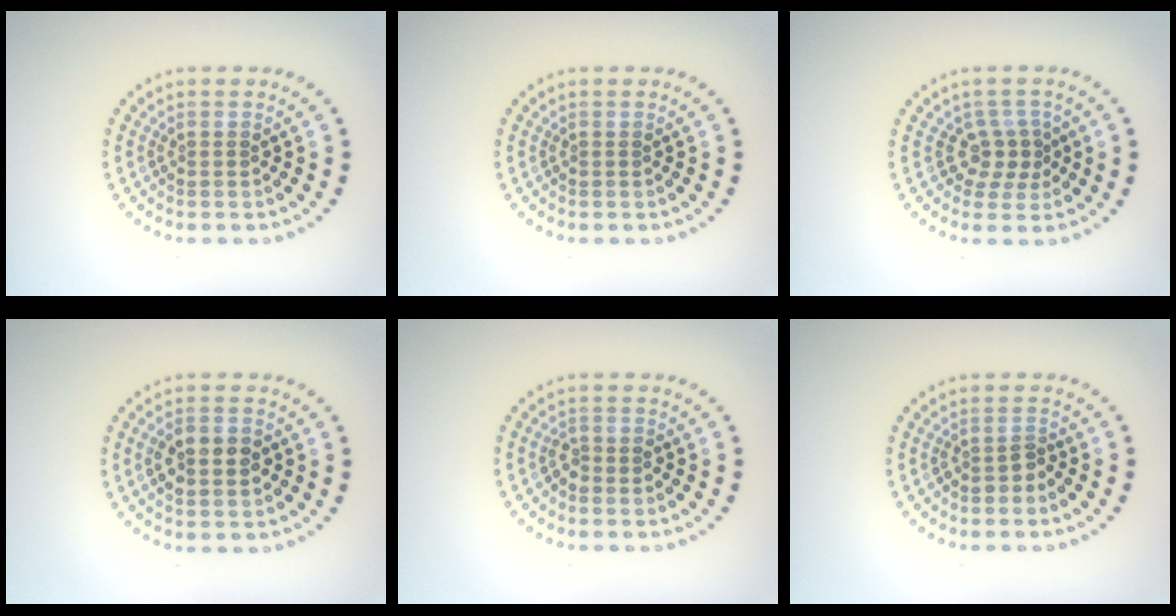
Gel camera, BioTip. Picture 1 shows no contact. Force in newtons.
{"total": 0.0}
{"total": 2.3, "press": 1.8, "slide": 1.5}
{"total": 3.5, "press": 3.5, "slide": 0.2}
{"total": 1.1, "press": 1.1, "slide": 0.4}
{"total": 1.4, "press": 1.1, "slide": 0.8}